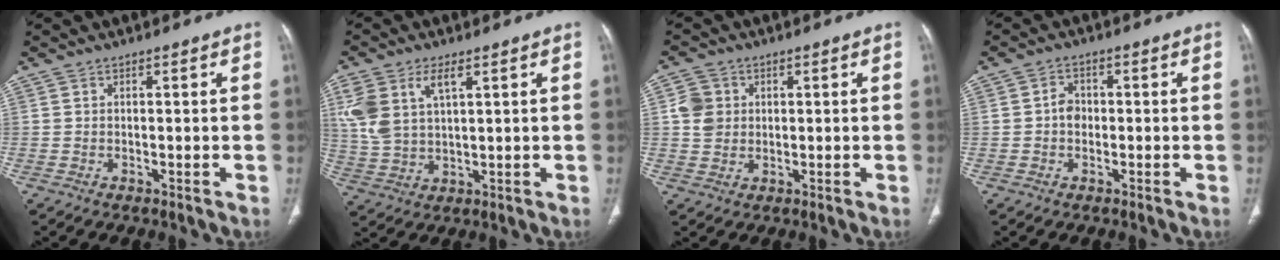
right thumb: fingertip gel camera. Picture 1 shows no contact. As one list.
[{"total": 10.2, "force": [4.1, 5.4, 7.6], "torque": [-0.172, 0.002, 0.088]}, {"total": 5.0, "force": [0.8, 4.5, 1.9], "torque": [-0.021, 0.002, 0.013]}, {"total": 2.9, "force": [-0.4, 2.4, 1.6], "torque": [-0.013, 0.010, -0.014]}]